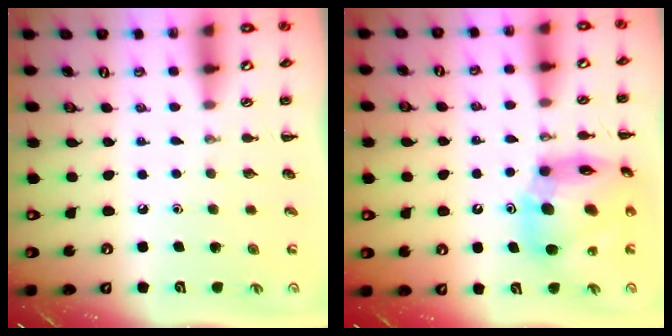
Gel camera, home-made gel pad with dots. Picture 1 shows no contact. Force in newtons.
{"total": 15.5, "press": 14.7, "slide": 5.0}